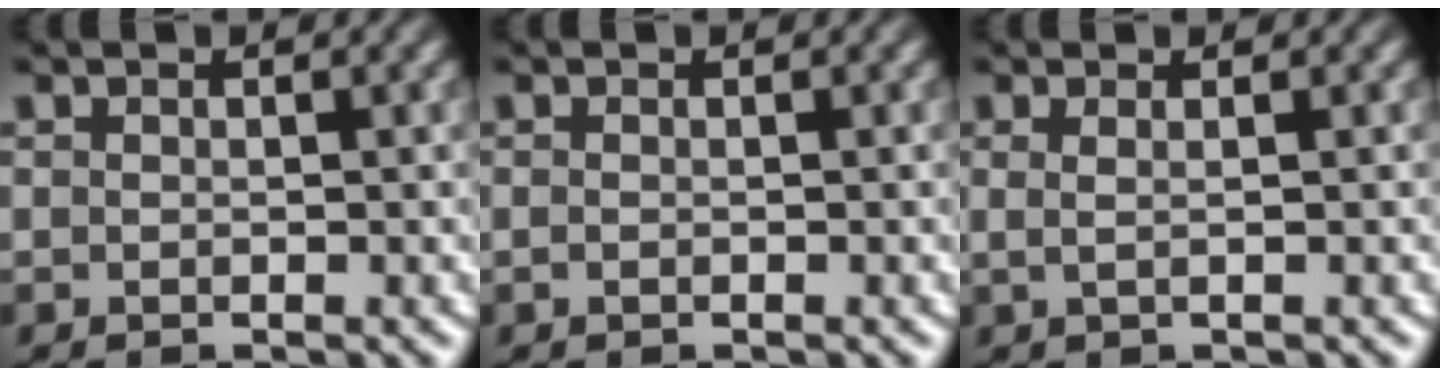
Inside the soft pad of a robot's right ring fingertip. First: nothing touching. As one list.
[{"total": 0.0}, {"total": 1.1, "force": [0.5, -0.6, 0.7], "torque": [-0.011, 0.003, 0.011]}]